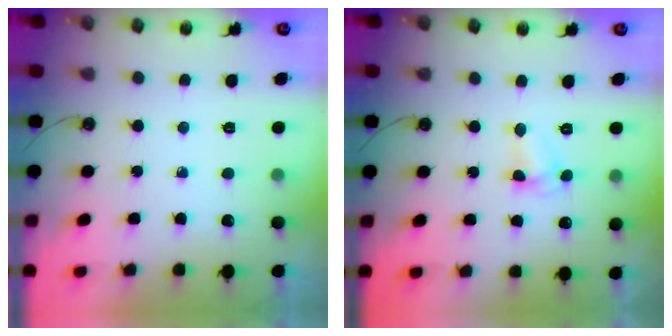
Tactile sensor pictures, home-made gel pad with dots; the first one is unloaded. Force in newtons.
{"total": 5.2, "press": 5.2, "slide": 0.6}